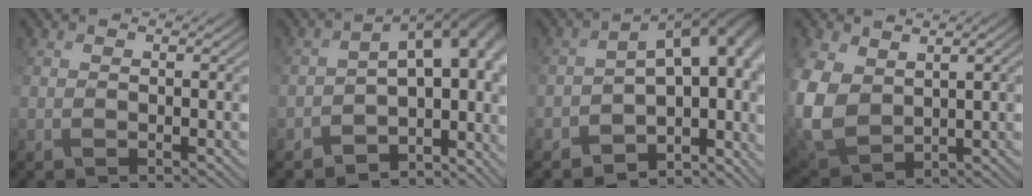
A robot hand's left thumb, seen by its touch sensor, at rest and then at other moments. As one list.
[{"total": 13.4, "force": [-3.1, 7.8, 10.4], "torque": [-0.140, -0.035, 0.005]}, {"total": 14.3, "force": [-2.3, 8.1, 11.6], "torque": [-0.160, -0.036, 0.023]}, {"total": 10.0, "force": [2.3, 7.0, 6.8], "torque": [-0.205, -0.005, 0.055]}]